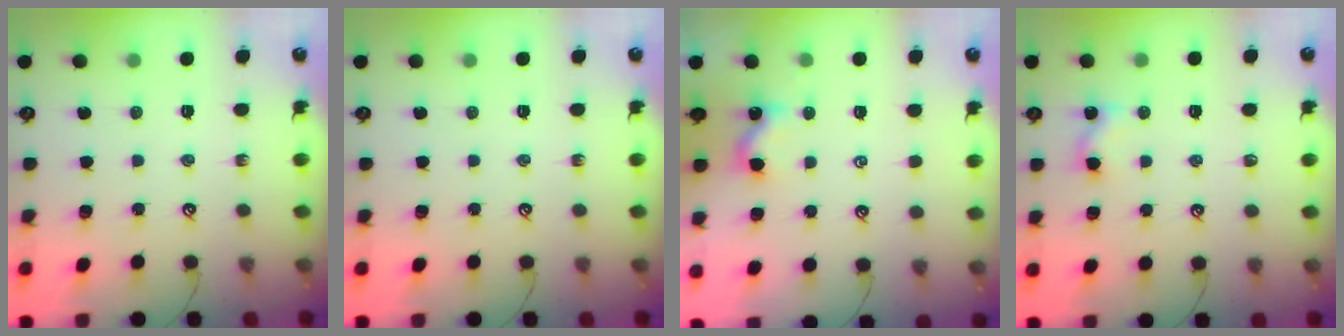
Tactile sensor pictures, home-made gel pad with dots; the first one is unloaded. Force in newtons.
{"total": 0.0}
{"total": 1.1, "press": 1.0, "slide": 0.4}
{"total": 4.2, "press": 4.1, "slide": 0.5}